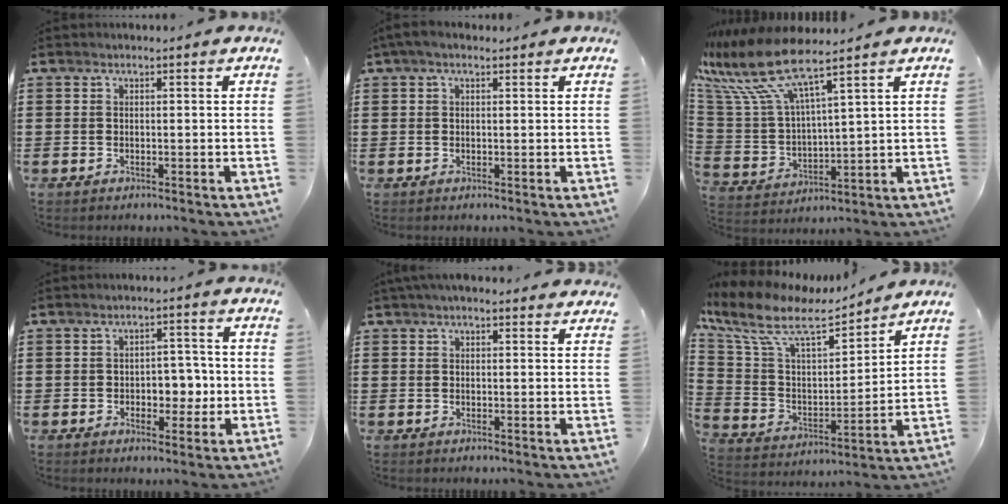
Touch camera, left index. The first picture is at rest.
{"total": 1.9, "force": [0.9, 0.7, 1.5], "torque": [-0.029, 0.006, 0.015]}
{"total": 11.0, "force": [8.6, 1.6, 6.7], "torque": [-0.184, -0.056, 0.142]}
{"total": 4.8, "force": [-0.6, 3.3, 3.4], "torque": [-0.053, 0.002, -0.018]}
{"total": 2.7, "force": [2.2, 1.2, 1.1], "torque": [-0.027, 0.005, 0.041]}
{"total": 11.2, "force": [8.4, 3.5, 6.5], "torque": [-0.165, -0.046, 0.143]}